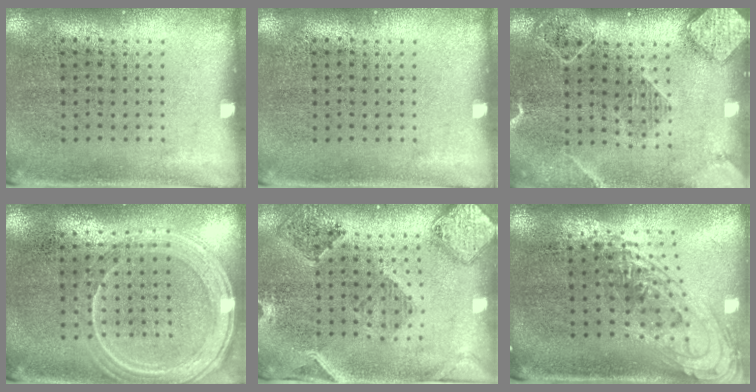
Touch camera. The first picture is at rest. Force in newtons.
{"total": 0.0}
{"total": 2.1, "press": 1.9, "slide": 1.0}
{"total": 1.3, "press": 1.3, "slide": 0.1}
{"total": 1.6, "press": 1.6, "slide": 0.3}
{"total": 1.5, "press": 1.3, "slide": 0.7}